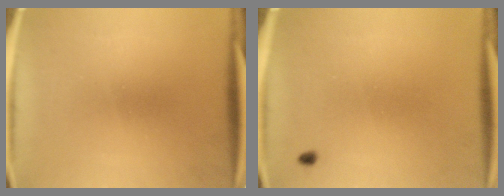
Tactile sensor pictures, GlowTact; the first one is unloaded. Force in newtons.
{"total": 0.6}